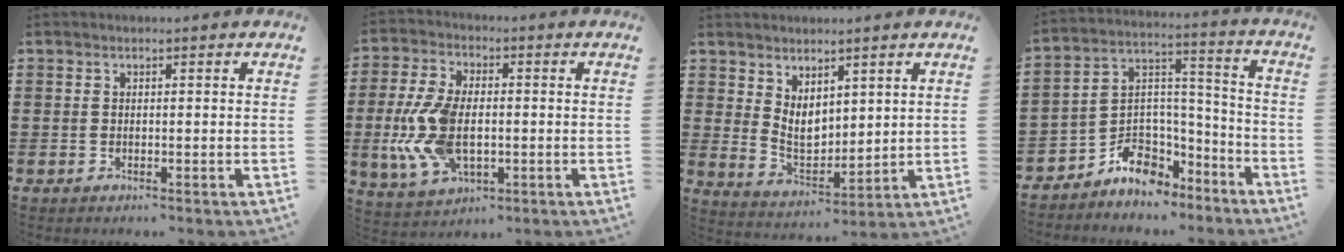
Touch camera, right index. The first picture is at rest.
{"total": 10.9, "force": [-1.4, 6.1, 8.9], "torque": [-0.215, -0.005, -0.030]}
{"total": 4.8, "force": [2.9, 2.9, 2.6], "torque": [-0.056, -0.013, 0.053]}
{"total": 6.6, "force": [-4.8, 4.6, 0.8], "torque": [-0.025, 0.009, -0.088]}